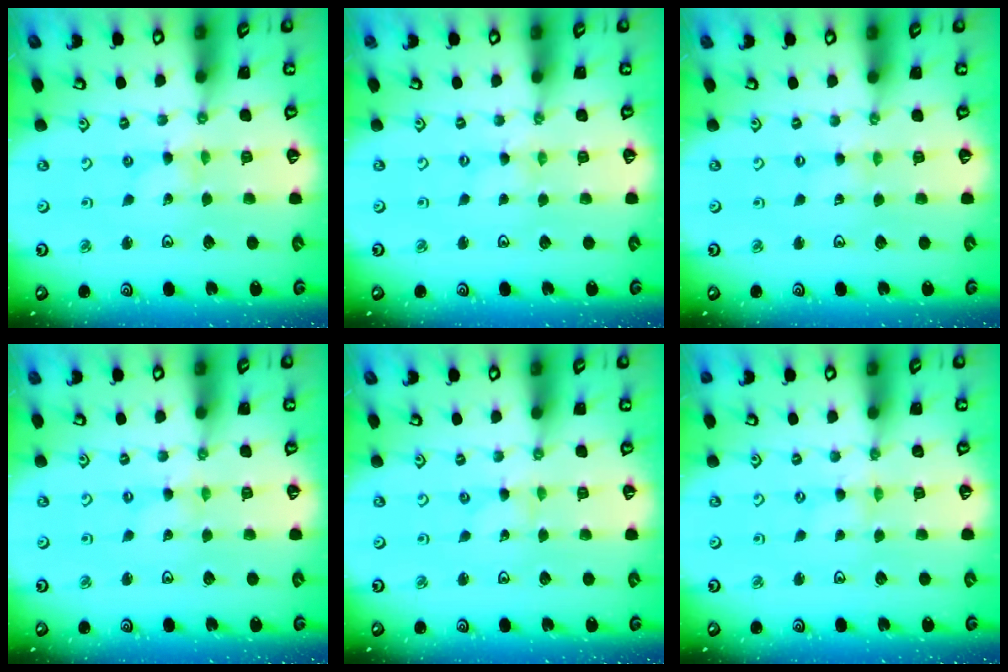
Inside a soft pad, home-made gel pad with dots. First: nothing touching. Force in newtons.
{"total": 0.0}
{"total": 0.5, "press": 0.5, "slide": 0.1}
{"total": 0.0}
{"total": 0.0}
{"total": 0.0}